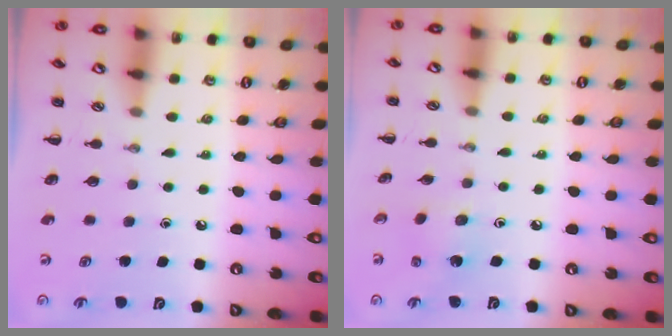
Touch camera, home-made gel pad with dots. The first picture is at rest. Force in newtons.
{"total": 2.7, "press": 2.6, "slide": 0.7}